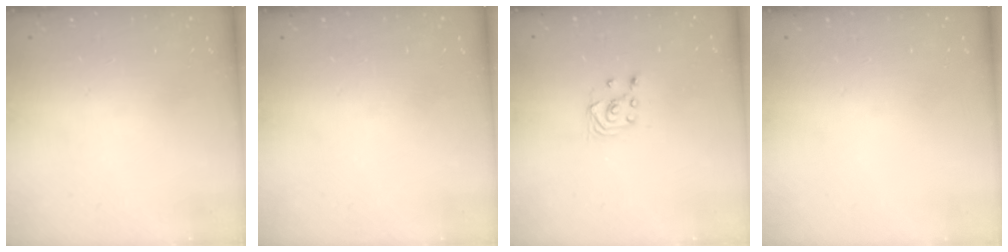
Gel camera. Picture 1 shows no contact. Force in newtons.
{"total": 0.0}
{"total": 2.9, "press": 2.7, "slide": 1.0}
{"total": 0.0}